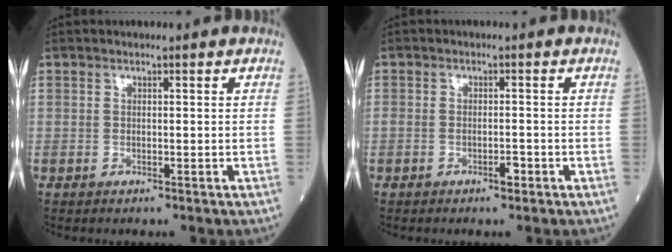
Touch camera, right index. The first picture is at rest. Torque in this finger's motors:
{"motor_torque": [0.51, -0.27, 0.22, 0.08]}